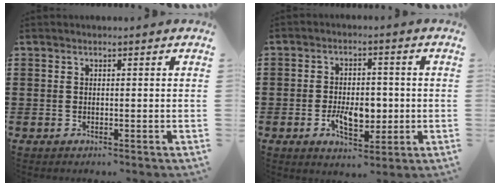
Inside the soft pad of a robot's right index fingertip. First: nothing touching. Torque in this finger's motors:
{"motor_torque": [2.14, 0.00, 0.88, 0.10]}